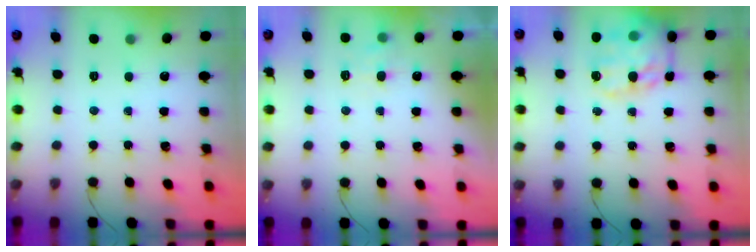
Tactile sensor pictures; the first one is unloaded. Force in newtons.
{"total": 6.7, "press": 6.6, "slide": 1.3}
{"total": 21.1, "press": 20.9, "slide": 2.9}